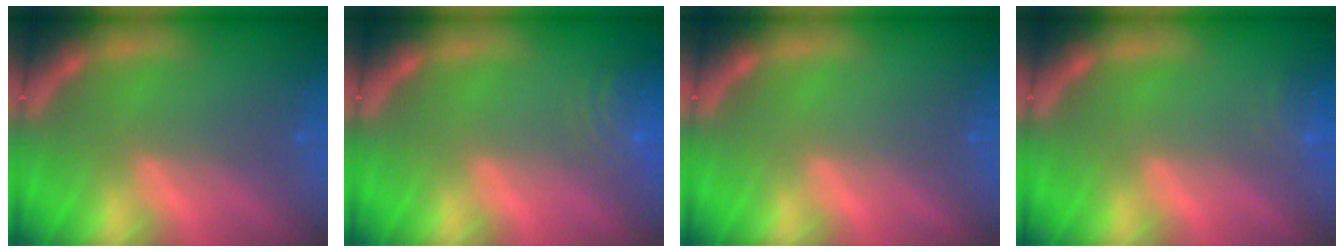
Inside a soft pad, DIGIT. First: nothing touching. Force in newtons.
{"total": 4.5}
{"total": 0.0}
{"total": 1.9}